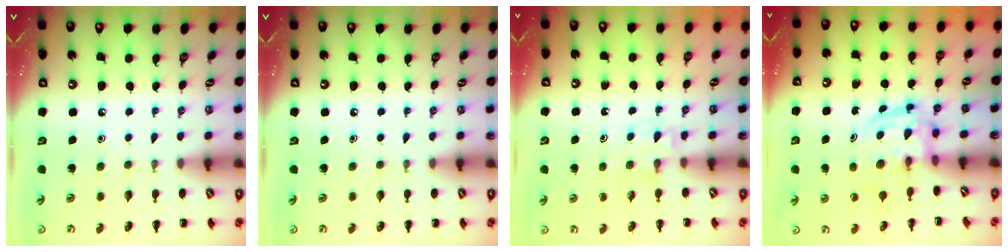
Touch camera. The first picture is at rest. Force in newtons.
{"total": 0.0}
{"total": 4.8, "press": 4.6, "slide": 1.4}
{"total": 3.0, "press": 3.0, "slide": 0.4}